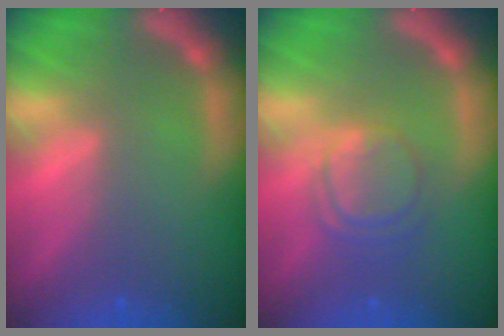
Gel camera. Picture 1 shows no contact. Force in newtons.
{"total": 4.5}